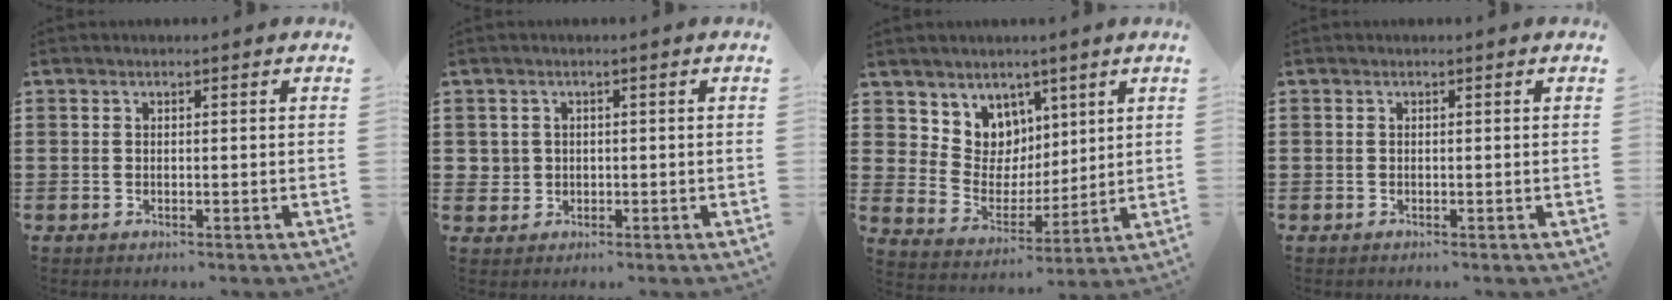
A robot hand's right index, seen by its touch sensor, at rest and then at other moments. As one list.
[{"total": 1.8, "force": [0.0, 1.8, 0.1], "torque": [-0.011, 0.008, -0.002]}, {"total": 7.1, "force": [4.4, 5.6, -0.1], "torque": [-0.048, -0.034, 0.086]}, {"total": 0.0}]